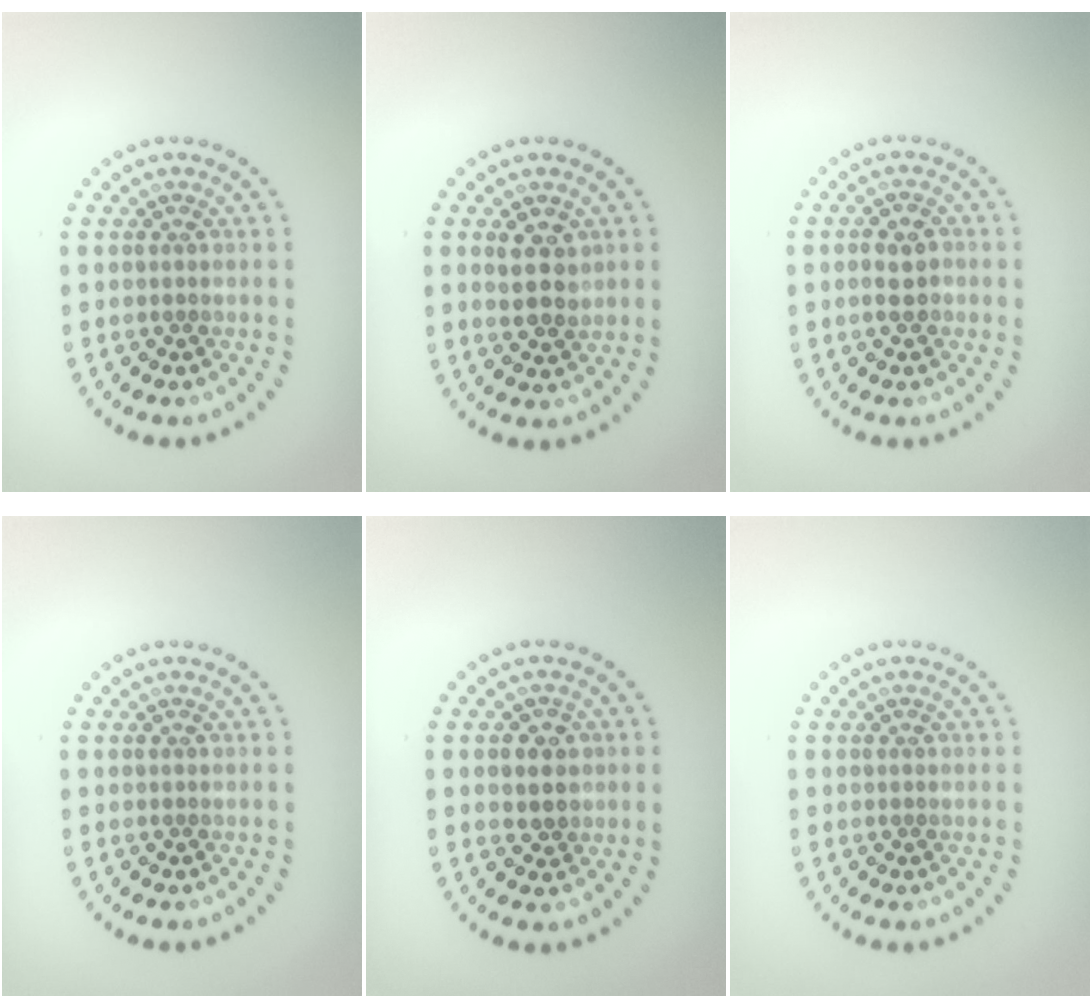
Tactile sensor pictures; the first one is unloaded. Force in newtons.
{"total": 2.7, "press": 2.6, "slide": 0.7}
{"total": 2.1, "press": 2.1, "slide": 0.5}
{"total": 0.0}
{"total": 2.0, "press": 1.9, "slide": 0.6}
{"total": 0.0}